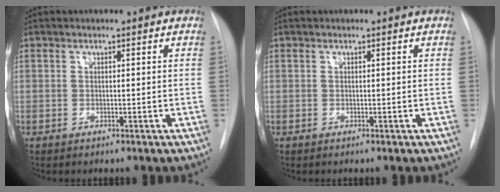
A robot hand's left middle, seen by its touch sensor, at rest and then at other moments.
{"total": 0.0}